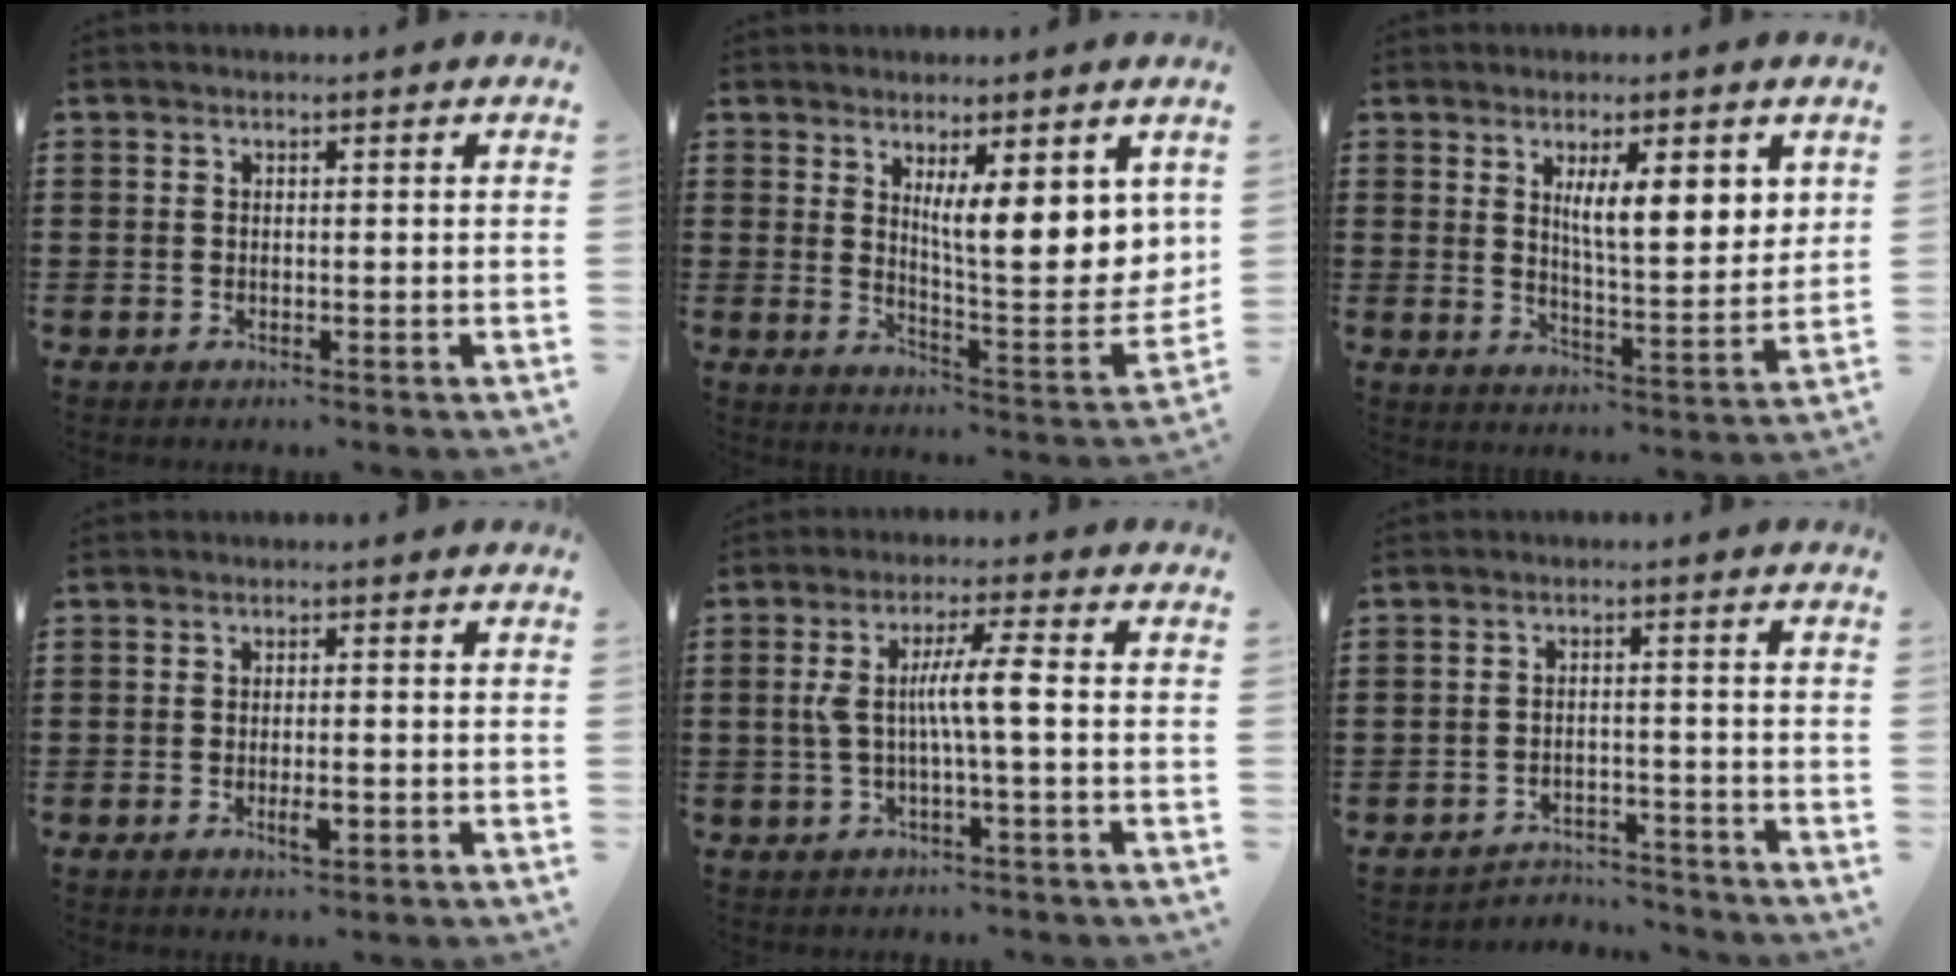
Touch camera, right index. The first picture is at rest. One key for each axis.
{"total": 9.2, "fx": 4.2, "fy": 2.3, "fz": 7.8, "tx": -0.120, "ty": -0.033, "tz": 0.067}
{"total": 7.6, "fx": 3.2, "fy": 2.3, "fz": 6.5, "tx": -0.108, "ty": -0.009, "tz": 0.048}
{"total": 2.8, "fx": -0.9, "fy": 0.7, "fz": 2.5, "tx": -0.042, "ty": 0.000, "tz": -0.016}
{"total": 6.4, "fx": -0.2, "fy": 0.3, "fz": 6.4, "tx": -0.127, "ty": -0.004, "tz": -0.013}
{"total": 3.4, "fx": -3.4, "fy": 0.6, "fz": 0.1, "tx": -0.009, "ty": 0.003, "tz": -0.071}